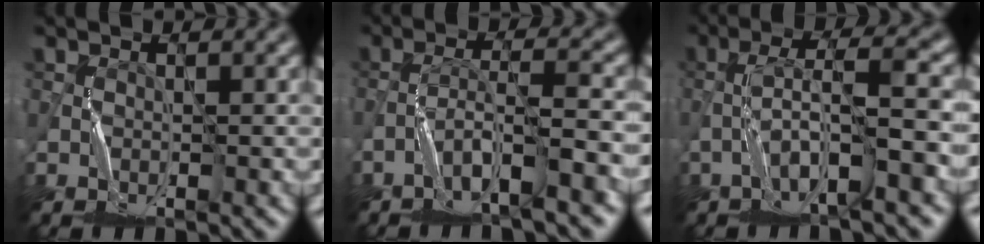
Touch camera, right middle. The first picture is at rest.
{"total": 4.9, "force": [-3.1, 0.5, 3.8], "torque": [-0.067, 0.011, -0.060]}
{"total": 5.7, "force": [-2.3, 0.8, 5.2], "torque": [-0.099, 0.020, -0.047]}